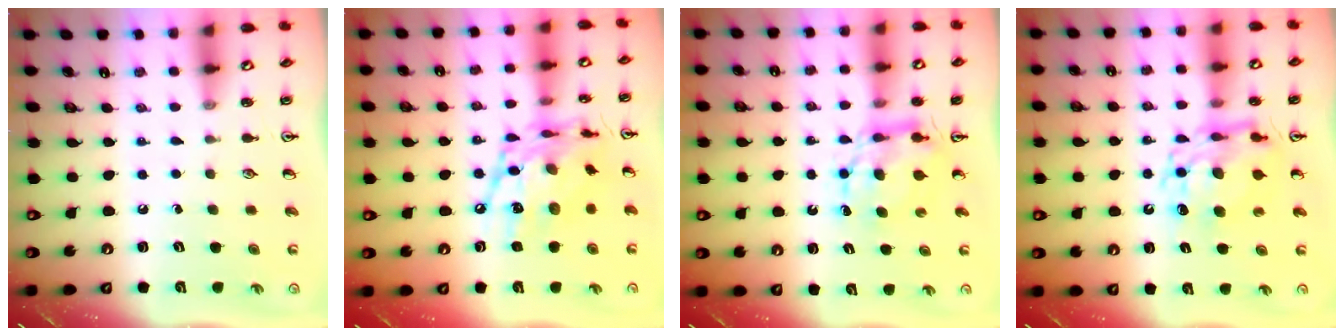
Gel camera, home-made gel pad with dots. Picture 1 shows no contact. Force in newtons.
{"total": 17.1, "press": 17.1, "slide": 1.4}
{"total": 7.6, "press": 7.5, "slide": 0.7}
{"total": 11.7, "press": 11.6, "slide": 1.2}